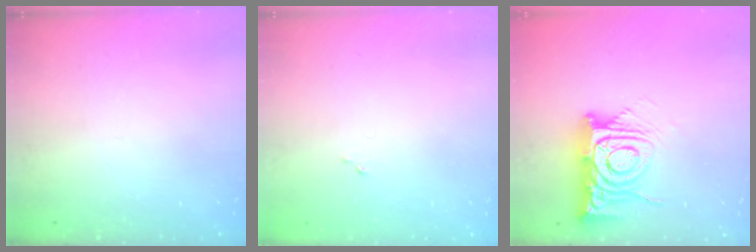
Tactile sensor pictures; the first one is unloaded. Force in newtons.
{"total": 3.5, "press": 3.5, "slide": 0.1}
{"total": 12.0, "press": 11.9, "slide": 1.2}